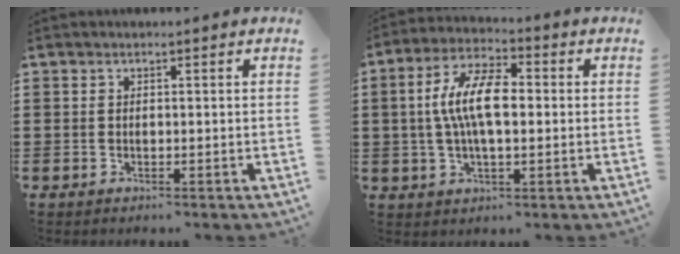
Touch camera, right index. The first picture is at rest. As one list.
[{"total": 9.1, "force": [0.3, 3.8, 8.2], "torque": [-0.179, 0.005, -0.003]}]